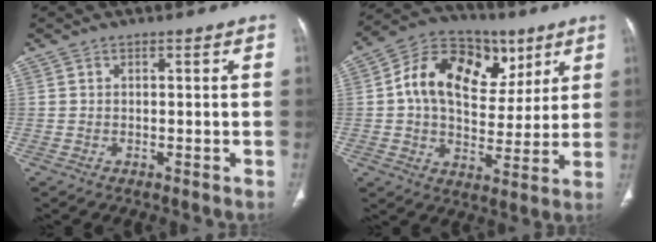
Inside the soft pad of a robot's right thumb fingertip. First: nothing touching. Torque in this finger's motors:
{"motor_torque": [1.71, 1.93, 0.66, -0.51, 0.29]}